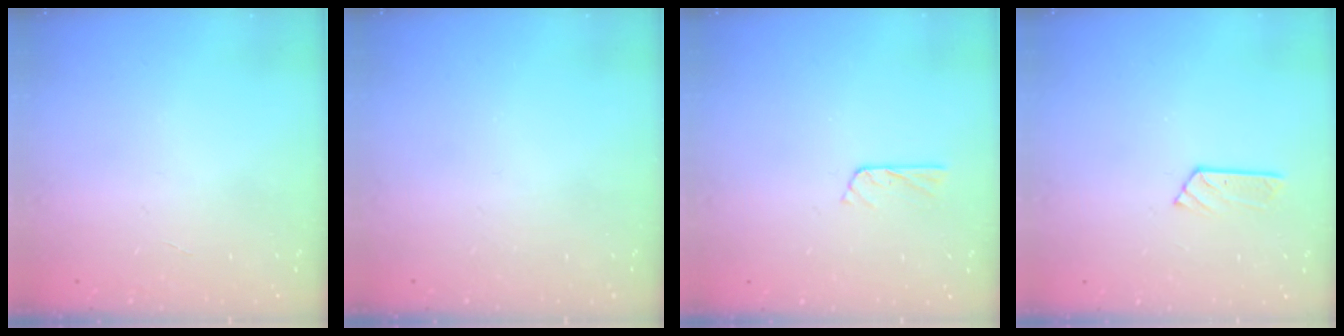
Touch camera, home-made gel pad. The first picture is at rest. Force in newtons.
{"total": 0.0}
{"total": 2.8, "press": 2.8, "slide": 0.3}
{"total": 3.0, "press": 3.0, "slide": 0.3}